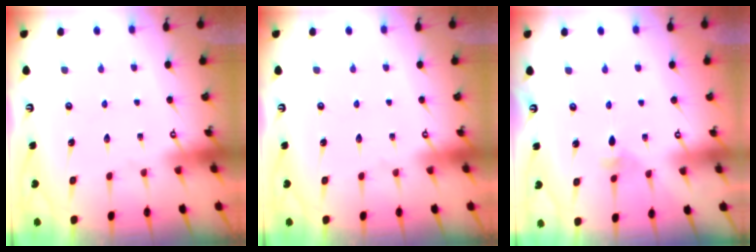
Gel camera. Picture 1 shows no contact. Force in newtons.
{"total": 0.0}
{"total": 3.0, "press": 2.9, "slide": 0.6}